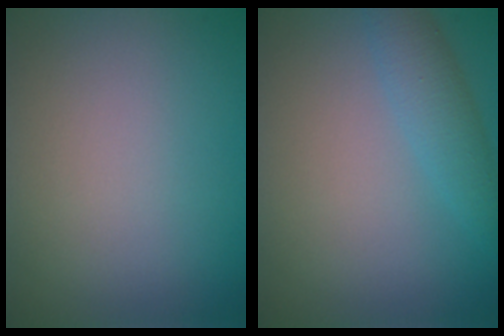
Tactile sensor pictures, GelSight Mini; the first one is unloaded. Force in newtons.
{"total": 2.7, "press": 2.7, "slide": 0.0}